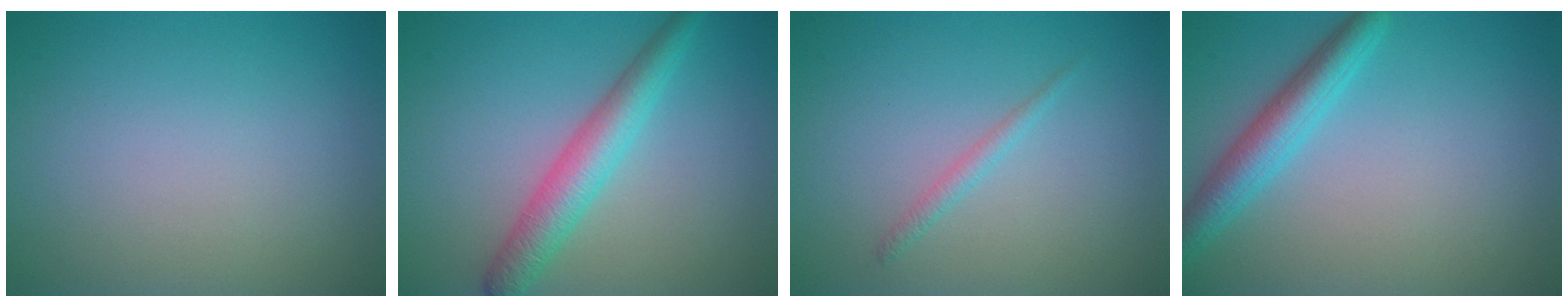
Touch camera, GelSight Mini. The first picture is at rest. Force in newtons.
{"total": 4.1, "press": 4.1, "slide": 0.1}
{"total": 1.0, "press": 1.0, "slide": 0.1}
{"total": 3.8, "press": 3.8, "slide": 0.1}